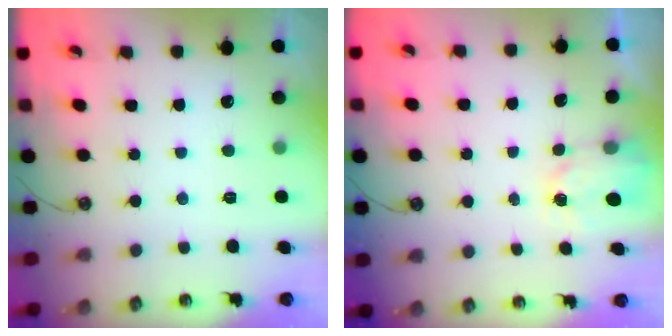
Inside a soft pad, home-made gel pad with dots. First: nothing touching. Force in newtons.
{"total": 2.9, "press": 2.8, "slide": 0.4}